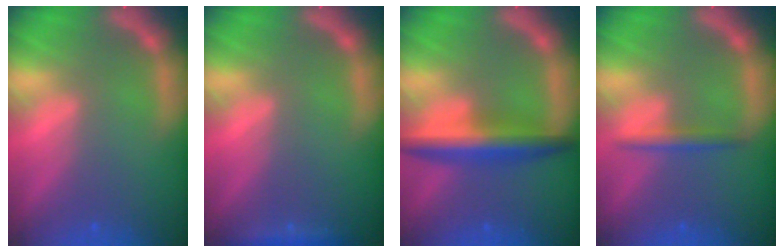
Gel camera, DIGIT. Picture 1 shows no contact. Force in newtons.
{"total": 1.4}
{"total": 5.5}
{"total": 1.9}